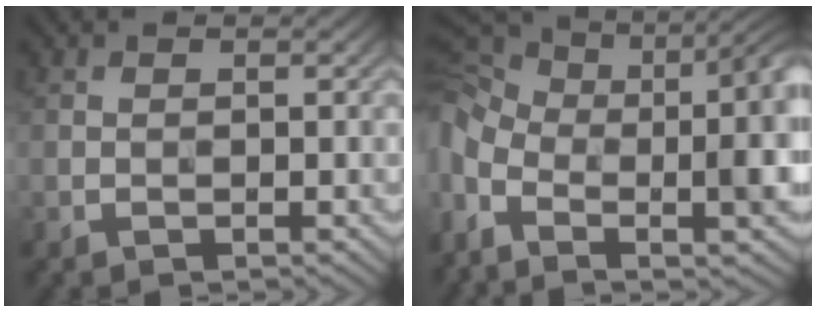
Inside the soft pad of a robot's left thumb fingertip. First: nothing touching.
{"total": 18.1, "force": [-4.0, 9.6, 14.7], "torque": [-0.294, -0.044, -0.022]}